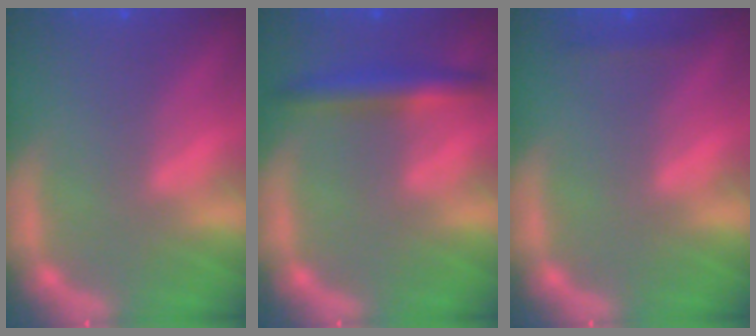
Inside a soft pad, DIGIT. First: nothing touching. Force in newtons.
{"total": 3.5}
{"total": 0.9}